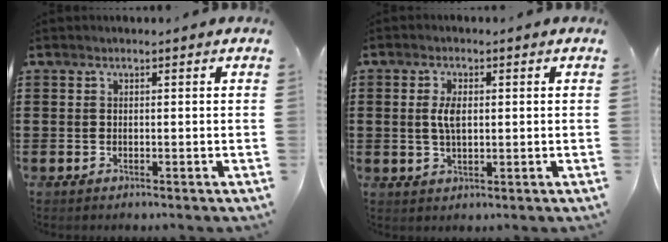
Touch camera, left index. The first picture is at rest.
{"total": 3.8, "force": [0.5, 1.8, 3.3], "torque": [-0.076, 0.006, 0.005]}